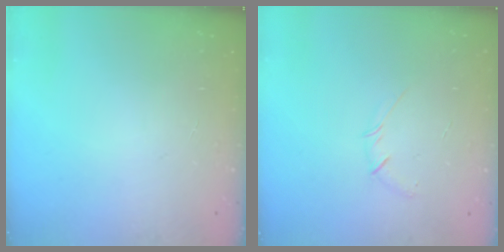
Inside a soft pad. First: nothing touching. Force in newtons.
{"total": 3.7, "press": 3.6, "slide": 0.9}